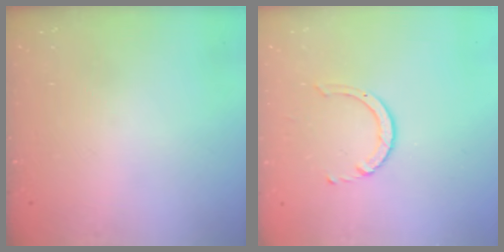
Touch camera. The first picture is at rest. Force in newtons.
{"total": 3.2, "press": 3.2, "slide": 0.4}